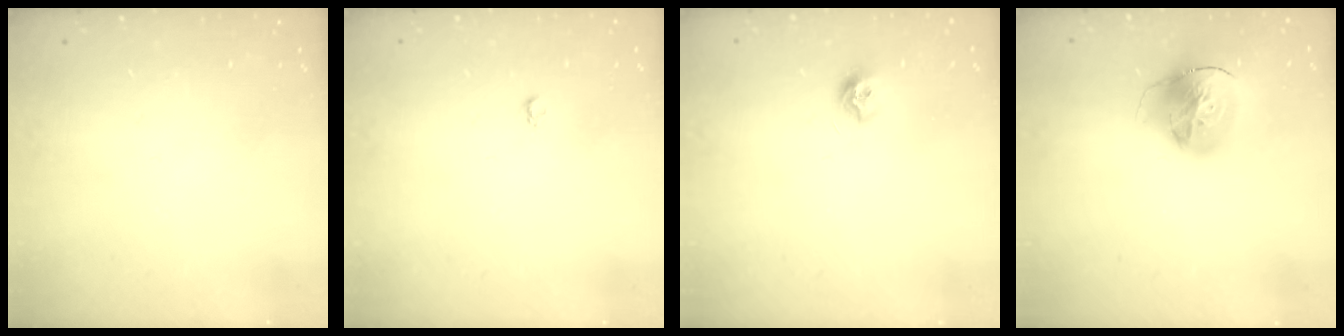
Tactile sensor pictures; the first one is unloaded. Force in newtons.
{"total": 2.6, "press": 2.6, "slide": 0.4}
{"total": 7.9, "press": 7.9, "slide": 0.6}
{"total": 17.1, "press": 17.0, "slide": 1.9}